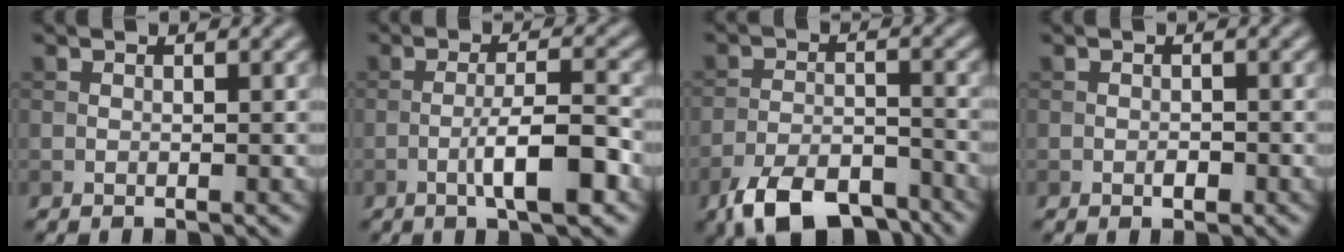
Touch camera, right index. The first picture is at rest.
{"total": 5.4, "force": [-2.1, 1.0, 4.9], "torque": [-0.082, 0.006, -0.035]}
{"total": 8.1, "force": [-6.1, 3.1, 4.3], "torque": [-0.073, -0.012, -0.113]}
{"total": 0.9, "force": [-0.4, 0.5, 0.7], "torque": [-0.009, 0.001, -0.007]}